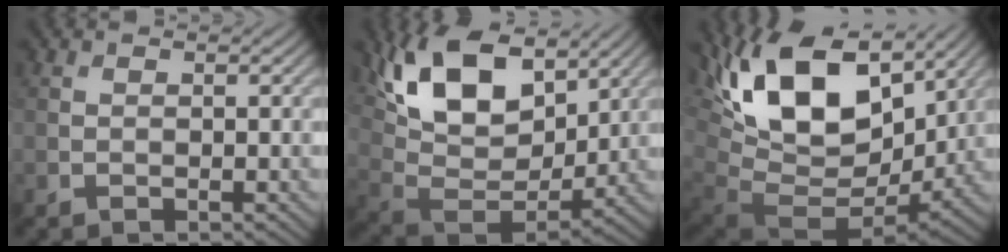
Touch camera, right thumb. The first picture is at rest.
{"total": 15.7, "force": [8.0, 8.6, 10.5], "torque": [-0.225, 0.015, 0.141]}
{"total": 17.5, "force": [6.3, 10.1, 12.8], "torque": [-0.268, 0.013, 0.117]}